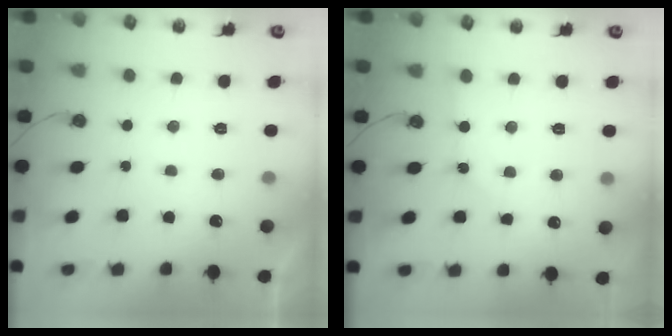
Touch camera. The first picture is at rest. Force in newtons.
{"total": 2.6, "press": 2.6, "slide": 0.3}